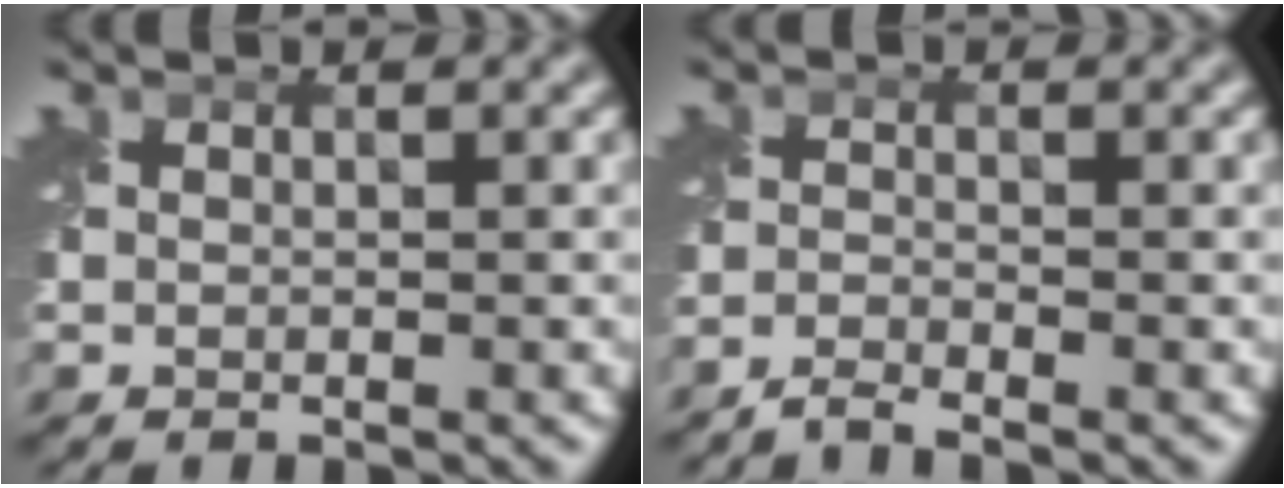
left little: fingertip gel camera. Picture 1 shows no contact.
{"total": 1.9, "force": [-1.8, 0.1, 0.6], "torque": [-0.012, -0.005, -0.049]}